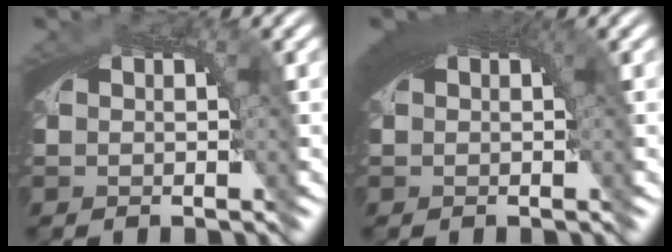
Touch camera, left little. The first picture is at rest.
{"total": 3.8, "force": [1.4, 1.1, 3.4], "torque": [-0.041, 0.013, 0.017]}